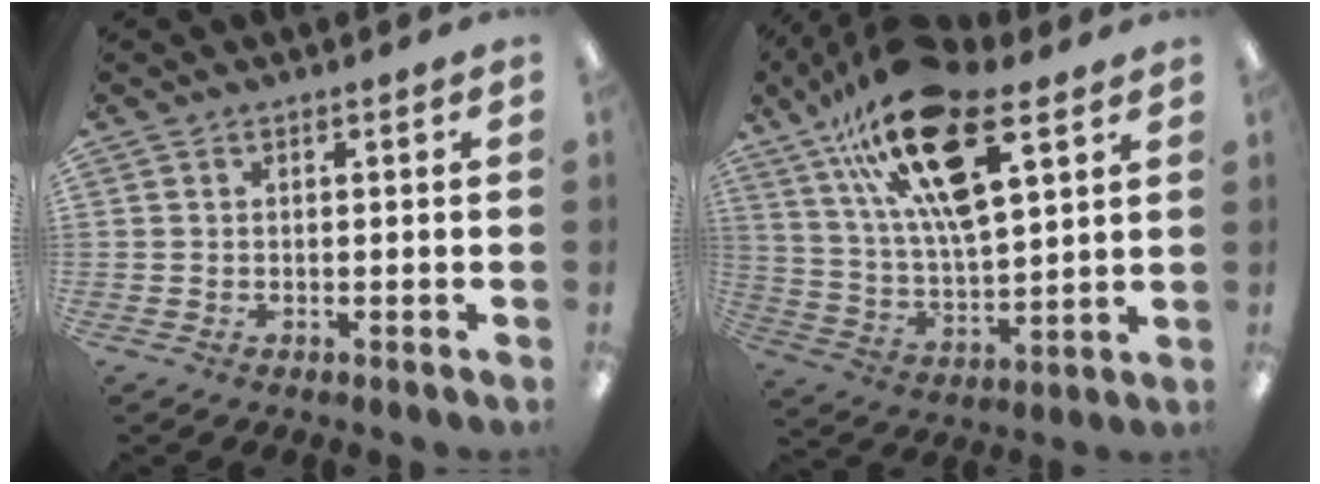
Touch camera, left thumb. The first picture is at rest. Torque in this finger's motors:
{"motor_torque": [0.82, 0.77, 1.38, -1.40, 0.17]}